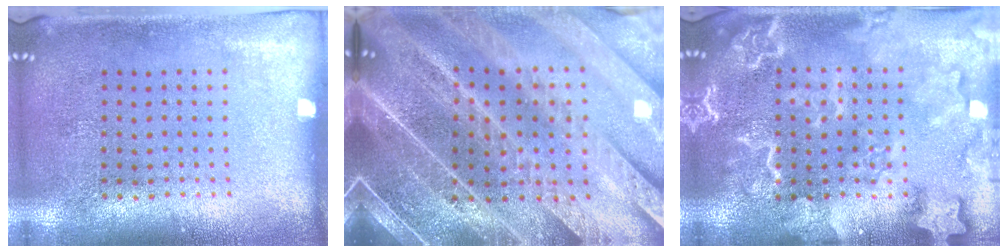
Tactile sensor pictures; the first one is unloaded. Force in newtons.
{"total": 5.5, "press": 4.7, "slide": 2.9}
{"total": 4.8, "press": 4.7, "slide": 0.7}